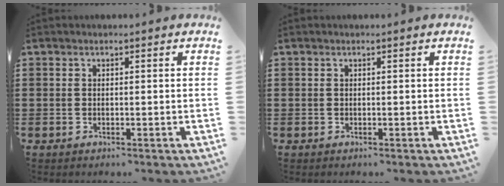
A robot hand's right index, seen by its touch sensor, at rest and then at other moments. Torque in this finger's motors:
{"motor_torque": [0.00, 0.00, 0.00, -0.01]}